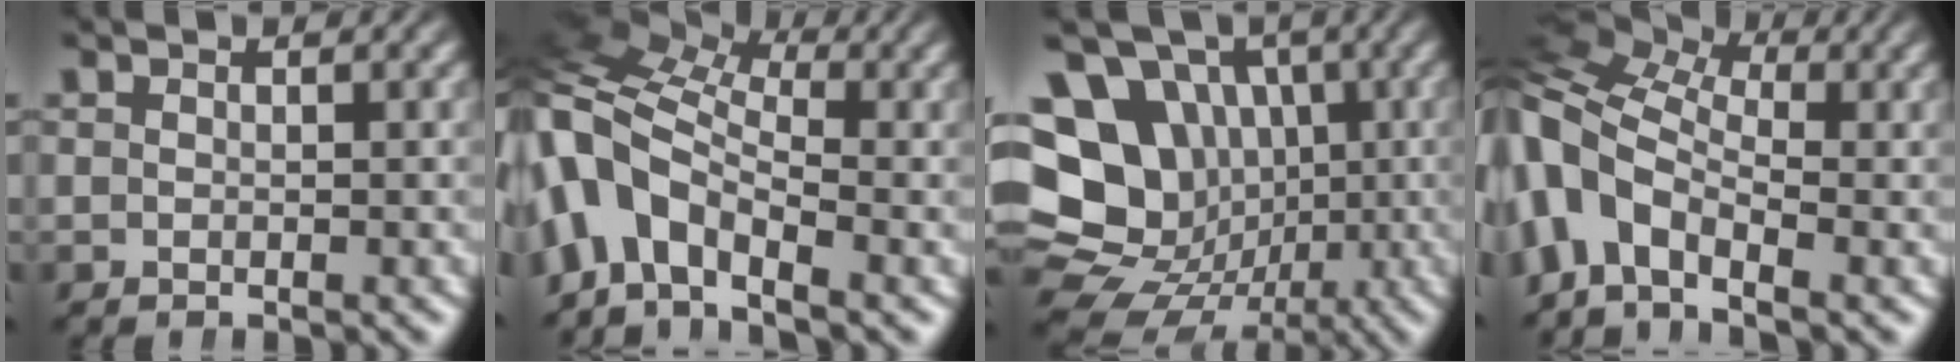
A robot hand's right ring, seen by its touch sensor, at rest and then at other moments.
{"total": 9.8, "force": [0.0, 8.1, 5.6], "torque": [-0.157, -0.027, -0.008]}
{"total": 18.8, "force": [-1.8, 16.7, 8.3], "torque": [-0.189, -0.067, -0.026]}
{"total": 10.5, "force": [-0.4, 9.0, 5.4], "torque": [-0.150, -0.032, -0.012]}